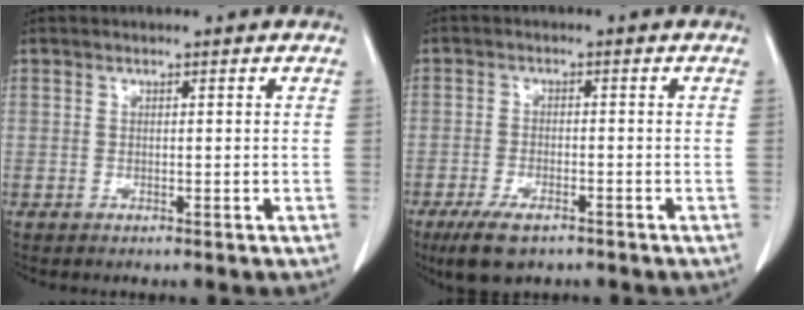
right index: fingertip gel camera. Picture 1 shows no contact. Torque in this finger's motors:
{"motor_torque": [0.51, -0.47, 0.30, 0.09]}